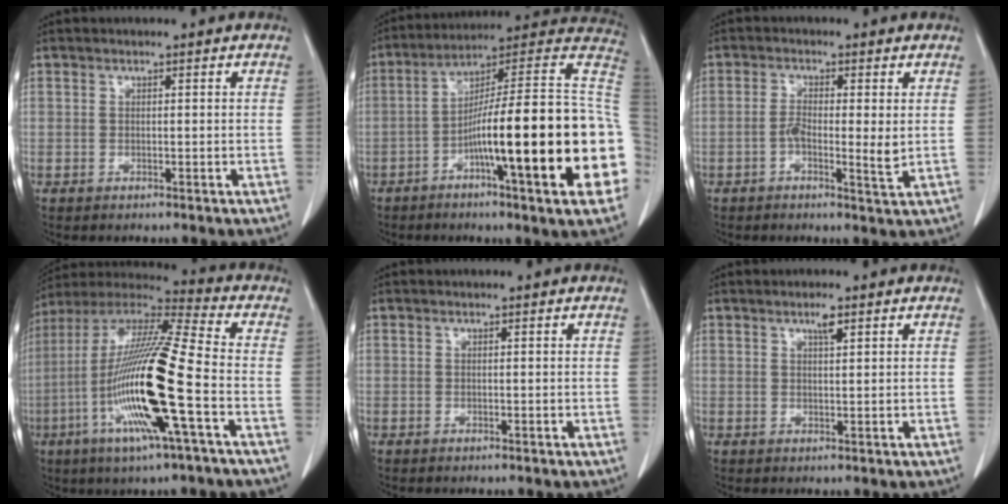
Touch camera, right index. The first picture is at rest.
{"total": 27.0, "force": [-5.3, 1.2, 26.4], "torque": [-0.283, 0.015, -0.090]}
{"total": 4.5, "force": [-0.2, 0.9, 4.4], "torque": [-0.076, -0.003, -0.003]}
{"total": 20.3, "force": [-5.4, 0.4, 19.6], "torque": [-0.402, -0.020, -0.110]}
{"total": 0.0}
{"total": 1.9, "force": [1.1, 0.2, 1.5], "torque": [-0.029, 0.001, 0.020]}